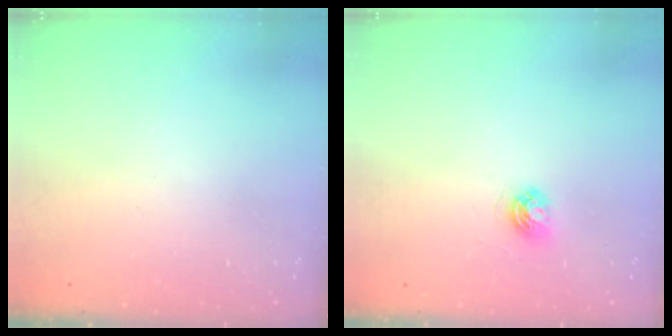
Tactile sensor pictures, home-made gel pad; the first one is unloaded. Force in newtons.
{"total": 4.0, "press": 4.0, "slide": 0.5}